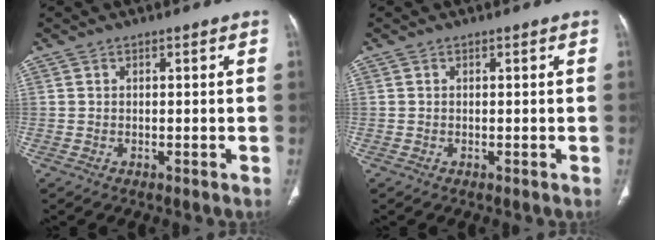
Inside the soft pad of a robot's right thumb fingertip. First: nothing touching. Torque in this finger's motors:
{"motor_torque": [0.03, -0.14, -0.03, 0.45, -0.01]}